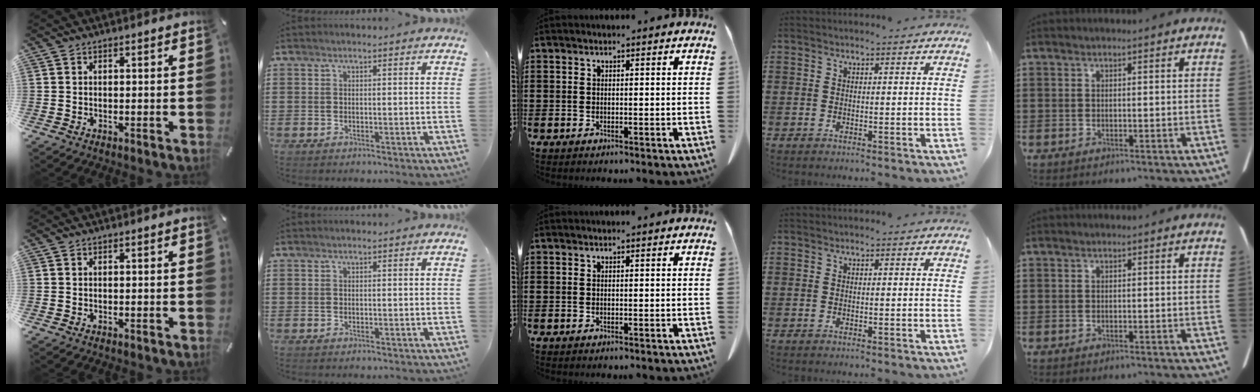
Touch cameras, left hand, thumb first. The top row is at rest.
{}